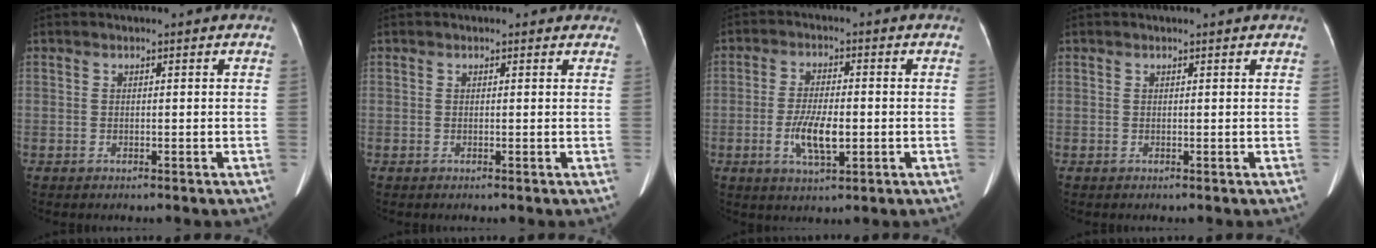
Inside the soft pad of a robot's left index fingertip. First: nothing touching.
{"total": 1.4, "force": [1.2, 0.7, 0.2], "torque": [-0.001, -0.001, 0.001]}
{"total": 6.6, "force": [-1.6, 2.0, 6.1], "torque": [-0.122, -0.004, -0.025]}
{"total": 1.0, "force": [1.0, -0.1, 0.2], "torque": [-0.011, 0.003, 0.011]}